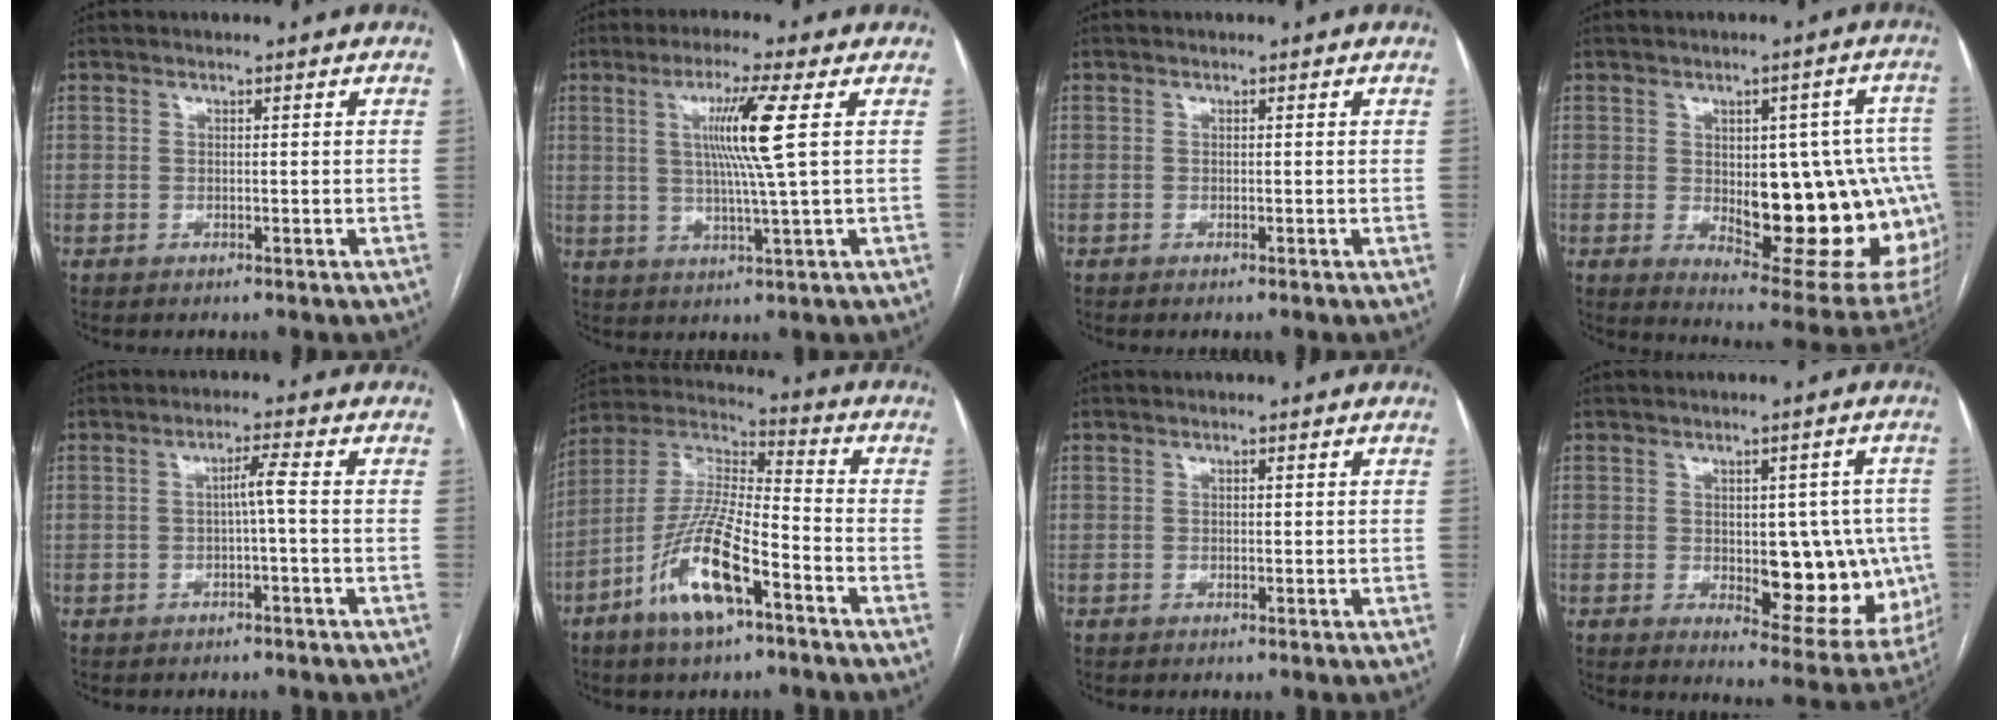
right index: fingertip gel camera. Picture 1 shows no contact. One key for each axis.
{"total": 8.7, "fx": 2.1, "fy": -1.6, "fz": 8.3, "tx": -0.150, "ty": -0.002, "tz": 0.043}
{"total": 0.0}
{"total": 21.6, "fx": -1.9, "fy": 7.7, "fz": 20.1, "tx": -0.183, "ty": 0.017, "tz": 0.004}
{"total": 2.6, "fx": -0.3, "fy": -0.4, "fz": 2.6, "tx": -0.042, "ty": 0.005, "tz": -0.004}
{"total": 14.4, "fx": -7.1, "fy": 3.2, "fz": 12.2, "tx": -0.246, "ty": -0.004, "tz": -0.132}
{"total": 0.6, "fx": 0.2, "fy": 0.2, "fz": 0.6, "tx": -0.007, "ty": 0.000, "tz": 0.003}
{"total": 13.4, "fx": -1.0, "fy": 6.2, "fz": 11.9, "tx": -0.128, "ty": 0.005, "tz": 0.004}